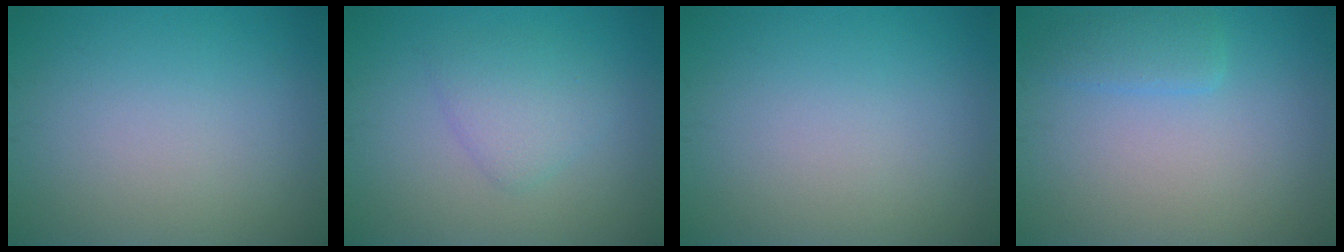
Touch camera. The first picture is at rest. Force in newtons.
{"total": 2.6, "press": 2.6, "slide": 0.2}
{"total": 0.0}
{"total": 1.8, "press": 1.8, "slide": 0.2}